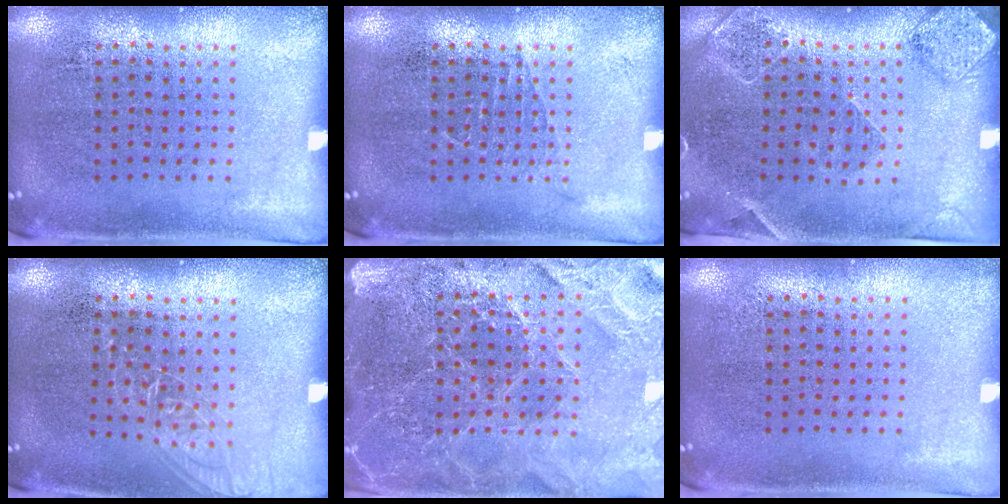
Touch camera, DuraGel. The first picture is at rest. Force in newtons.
{"total": 0.5, "press": 0.5, "slide": 0.1}
{"total": 1.6, "press": 1.5, "slide": 0.3}
{"total": 1.1, "press": 1.1, "slide": 0.2}
{"total": 4.4, "press": 4.1, "slide": 1.6}
{"total": 0.0}